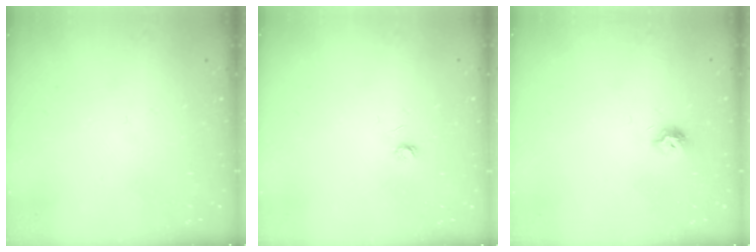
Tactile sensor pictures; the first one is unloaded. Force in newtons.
{"total": 2.9, "press": 2.9, "slide": 0.3}
{"total": 7.1, "press": 7.1, "slide": 0.8}